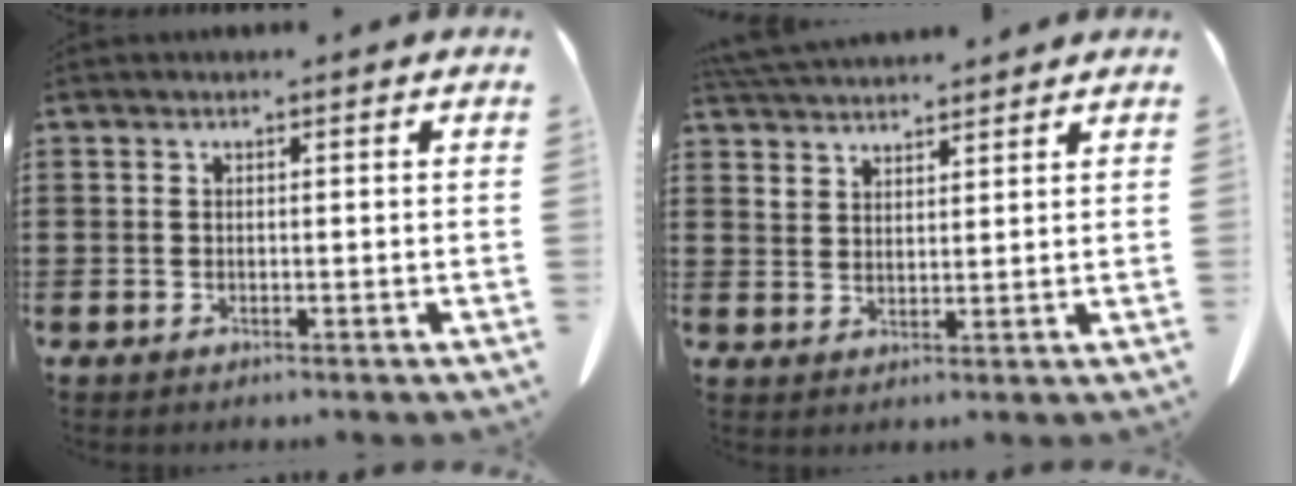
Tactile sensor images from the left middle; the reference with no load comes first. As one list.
[{"total": 4.6, "force": [4.5, 0.9, 0.6], "torque": [-0.025, -0.010, 0.086]}]